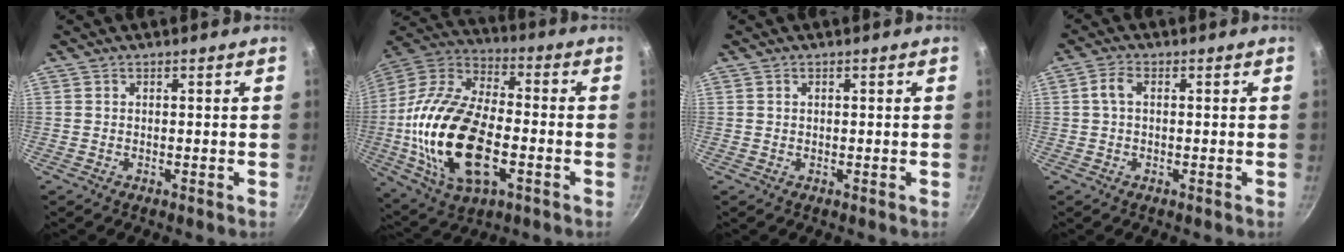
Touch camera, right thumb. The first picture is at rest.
{"total": 24.8, "force": [-4.7, 13.2, 20.5], "torque": [-0.398, 0.023, -0.090]}
{"total": 0.5, "force": [0.2, 0.4, 0.3], "torque": [-0.004, 0.002, 0.003]}
{"total": 3.0, "force": [0.4, 1.7, 2.4], "torque": [-0.050, 0.010, 0.004]}